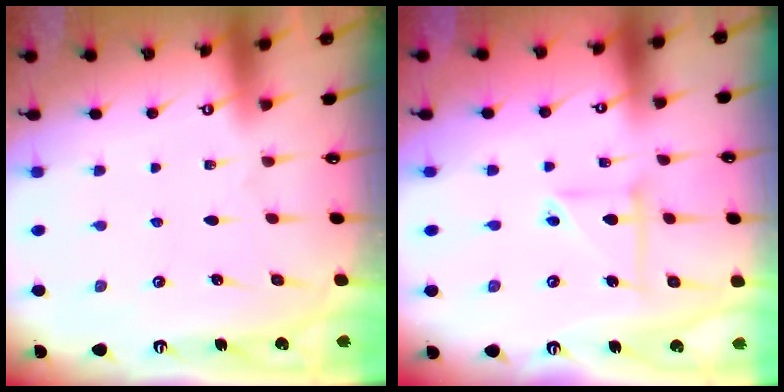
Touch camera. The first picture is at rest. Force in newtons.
{"total": 6.1, "press": 6.1, "slide": 0.4}